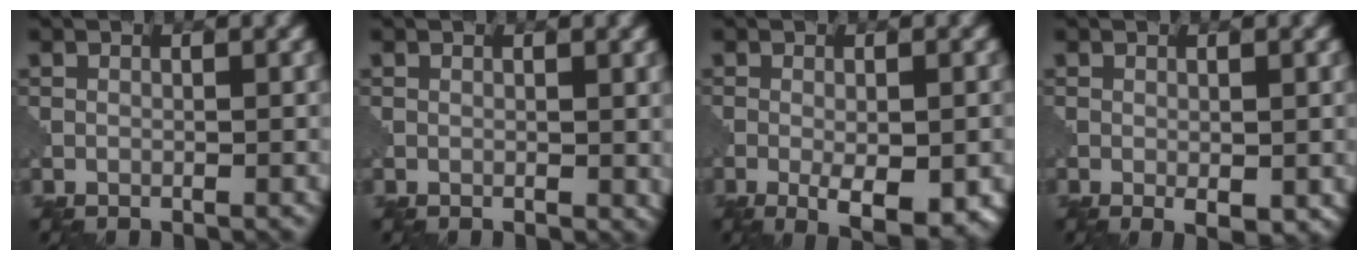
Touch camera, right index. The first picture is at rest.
{"total": 1.0, "force": [0.3, 0.6, 0.7], "torque": [-0.008, 0.000, 0.004]}
{"total": 5.0, "force": [-1.8, 1.6, 4.4], "torque": [-0.068, -0.007, -0.022]}
{"total": 1.7, "force": [-0.4, 0.7, 1.5], "torque": [-0.020, -0.007, -0.002]}